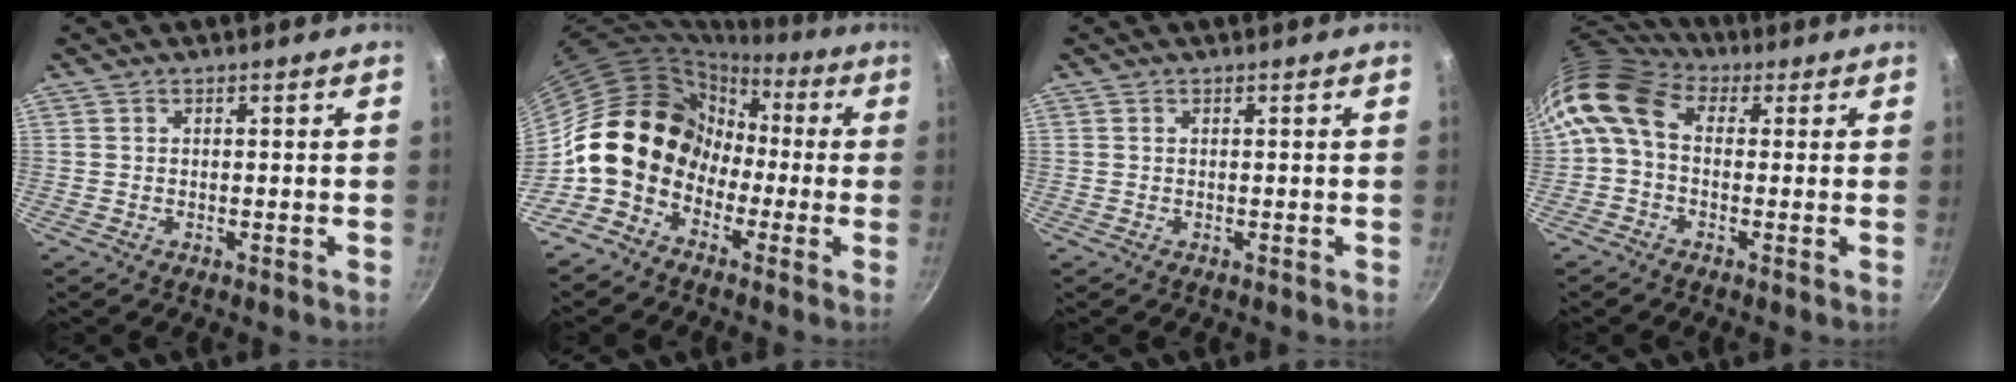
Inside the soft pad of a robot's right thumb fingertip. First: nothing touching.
{"total": 12.8, "force": [-3.0, 10.6, 6.5], "torque": [-0.045, 0.046, -0.064]}
{"total": 0.0}
{"total": 9.5, "force": [1.4, 6.7, 6.5], "torque": [-0.121, 0.022, 0.005]}